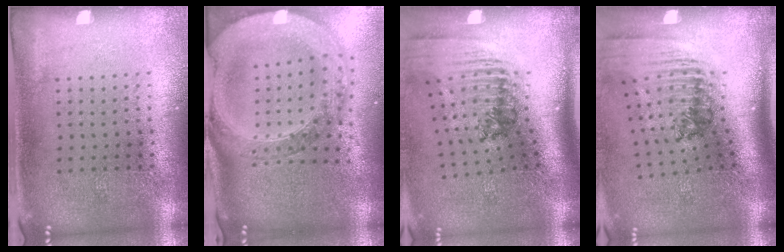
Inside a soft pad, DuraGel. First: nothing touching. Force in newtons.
{"total": 3.8, "press": 2.9, "slide": 2.4}
{"total": 2.3, "press": 1.6, "slide": 1.6}
{"total": 2.4, "press": 1.6, "slide": 1.8}